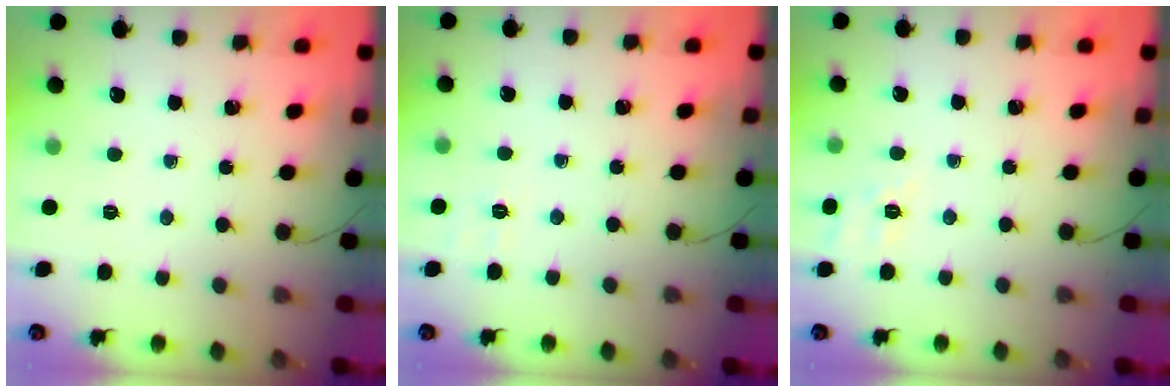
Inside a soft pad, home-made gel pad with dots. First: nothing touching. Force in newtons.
{"total": 1.8, "press": 0.9, "slide": 1.6}
{"total": 2.7, "press": 2.0, "slide": 1.8}